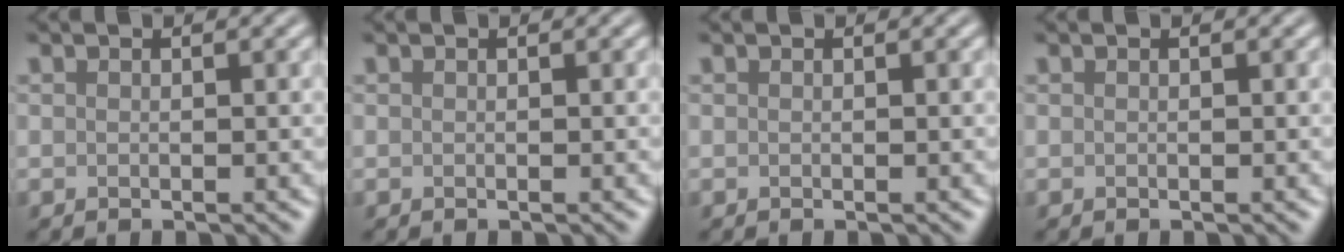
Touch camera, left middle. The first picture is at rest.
{"total": 0.0}
{"total": 0.0}
{"total": 0.0}